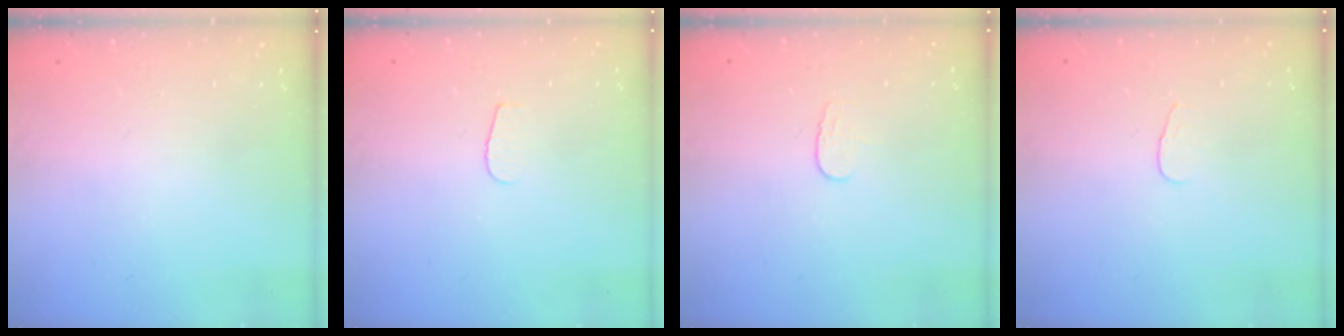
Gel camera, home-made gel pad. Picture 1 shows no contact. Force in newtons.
{"total": 3.7, "press": 3.6, "slide": 0.4}
{"total": 3.7, "press": 3.7, "slide": 0.4}
{"total": 2.8, "press": 2.8, "slide": 0.3}